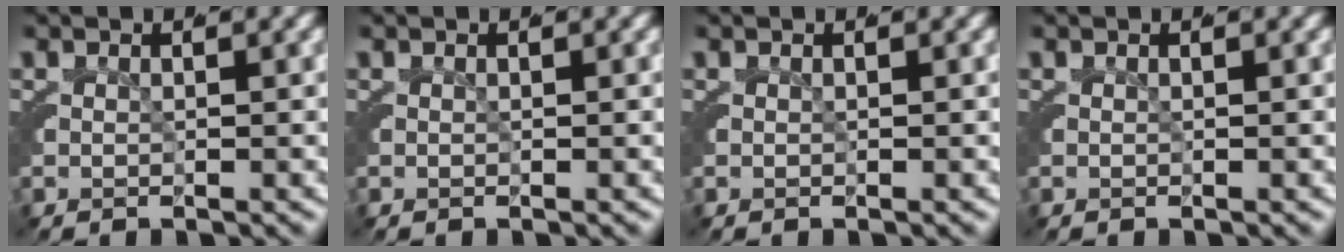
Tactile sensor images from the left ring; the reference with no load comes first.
{"total": 0.0}
{"total": 0.0}
{"total": 0.0}